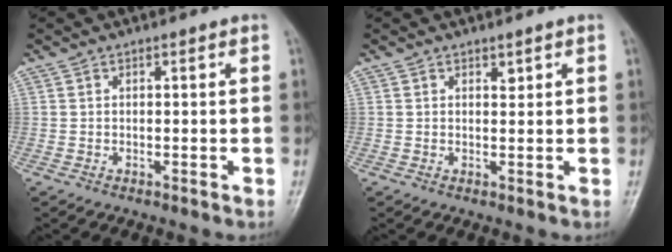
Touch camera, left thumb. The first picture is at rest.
{"total": 0.9, "force": [0.7, 0.4, 0.4], "torque": [0.002, -0.005, 0.009]}